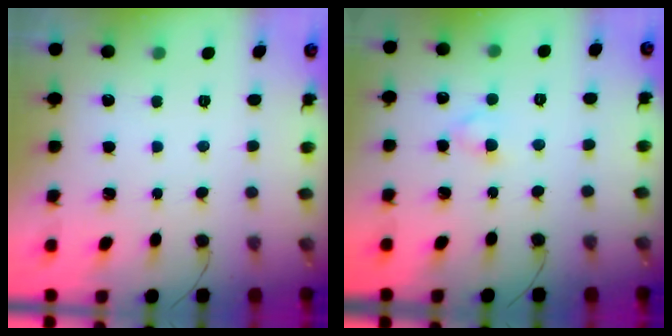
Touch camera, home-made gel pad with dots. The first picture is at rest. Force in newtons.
{"total": 3.0, "press": 2.7, "slide": 1.2}